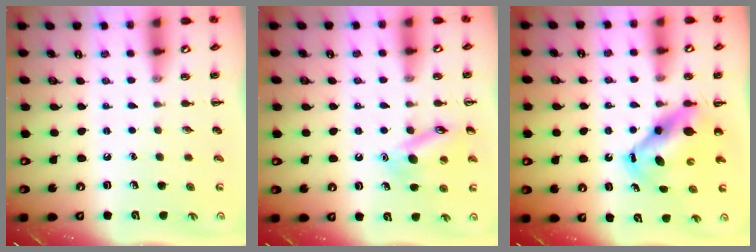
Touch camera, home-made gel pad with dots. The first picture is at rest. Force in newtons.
{"total": 13.4, "press": 13.3, "slide": 1.4}
{"total": 6.9, "press": 6.8, "slide": 1.6}